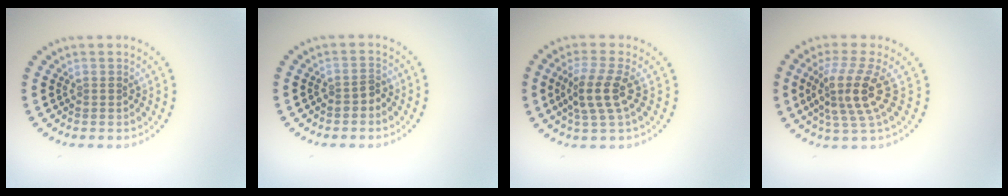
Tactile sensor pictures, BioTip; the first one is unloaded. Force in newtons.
{"total": 1.1, "press": 1.0, "slide": 0.4}
{"total": 3.5, "press": 3.0, "slide": 1.8}
{"total": 4.4, "press": 3.3, "slide": 2.9}